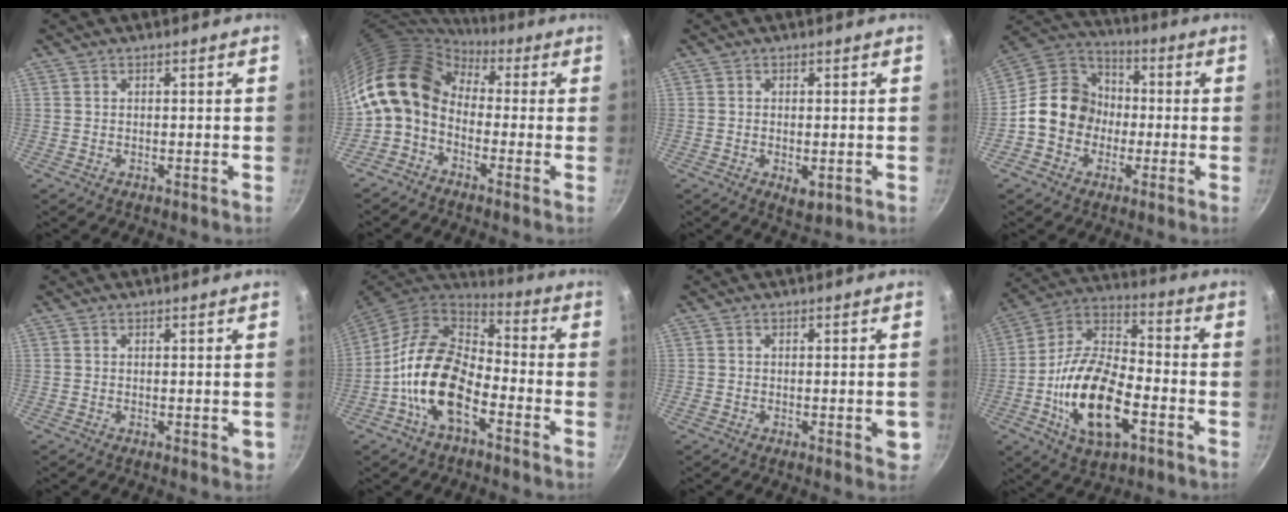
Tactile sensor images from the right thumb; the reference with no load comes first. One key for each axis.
{"total": 12.9, "fx": 0.1, "fy": 9.4, "fz": 8.9, "tx": -0.149, "ty": 0.033, "tz": -0.022}
{"total": 3.1, "fx": -0.7, "fy": 1.6, "fz": 2.6, "tx": -0.041, "ty": -0.011, "tz": -0.008}
{"total": 13.6, "fx": -2.1, "fy": 11.8, "fz": 6.5, "tx": -0.067, "ty": 0.045, "tz": -0.056}
{"total": 1.4, "fx": 0.0, "fy": 0.6, "fz": 1.3, "tx": -0.011, "ty": -0.002, "tz": -0.001}
{"total": 15.9, "fx": -5.4, "fy": 8.9, "fz": 12.0, "tx": -0.206, "ty": 0.045, "tz": -0.119}
{"total": 3.4, "fx": -0.8, "fy": 1.3, "fz": 3.1, "tx": -0.031, "ty": -0.003, "tz": -0.012}
{"total": 19.9, "fx": -6.1, "fy": 10.0, "fz": 16.1, "tx": -0.292, "ty": 0.034, "tz": -0.123}